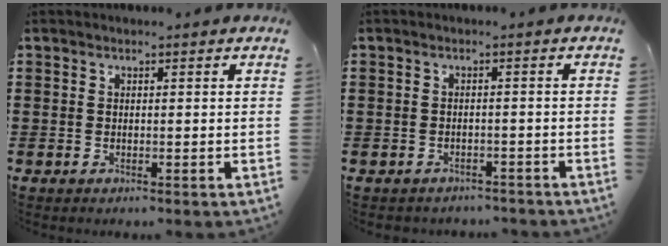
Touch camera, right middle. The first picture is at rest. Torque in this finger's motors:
{"motor_torque": [0.08, -0.08, 0.02, 0.03]}